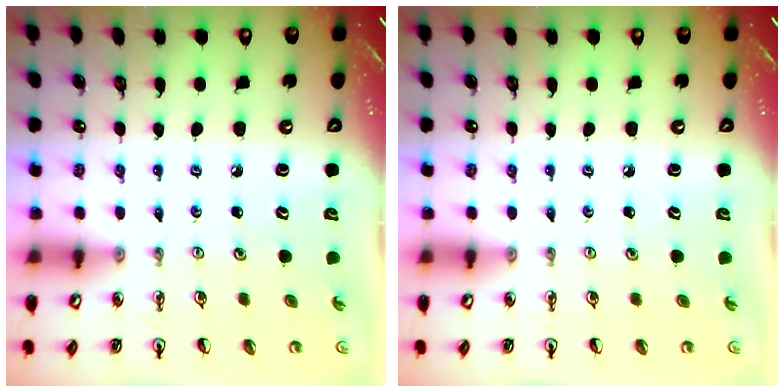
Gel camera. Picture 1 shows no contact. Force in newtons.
{"total": 0.0}